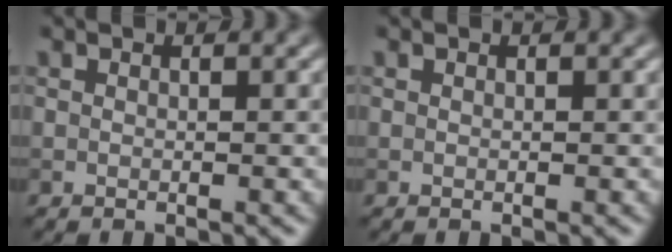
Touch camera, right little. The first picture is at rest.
{"total": 0.0}